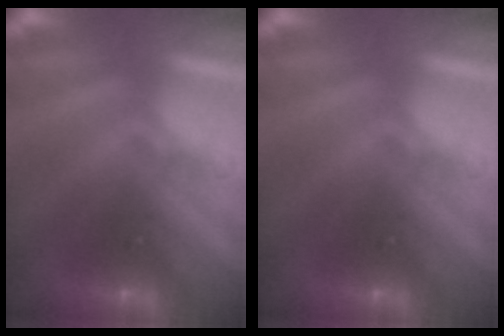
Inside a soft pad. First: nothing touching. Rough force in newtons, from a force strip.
{"total": 0.0}